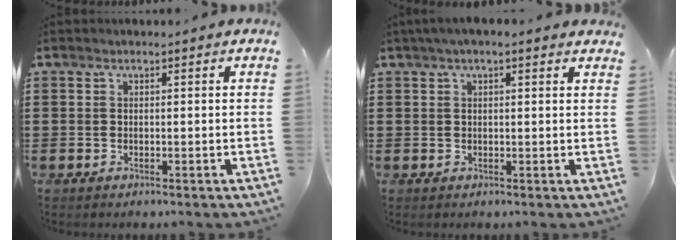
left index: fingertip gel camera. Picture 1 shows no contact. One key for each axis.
{"total": 1.7, "fx": 1.0, "fy": 0.6, "fz": 1.3, "tx": -0.027, "ty": 0.006, "tz": 0.016}